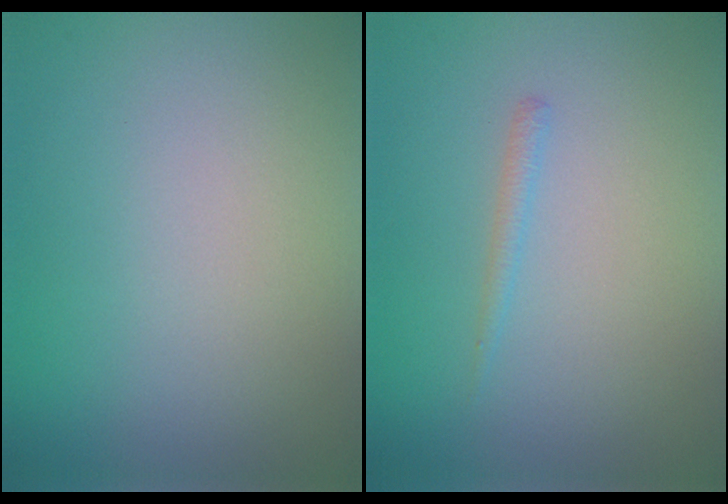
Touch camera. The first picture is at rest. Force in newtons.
{"total": 0.8, "press": 0.8, "slide": 0.1}